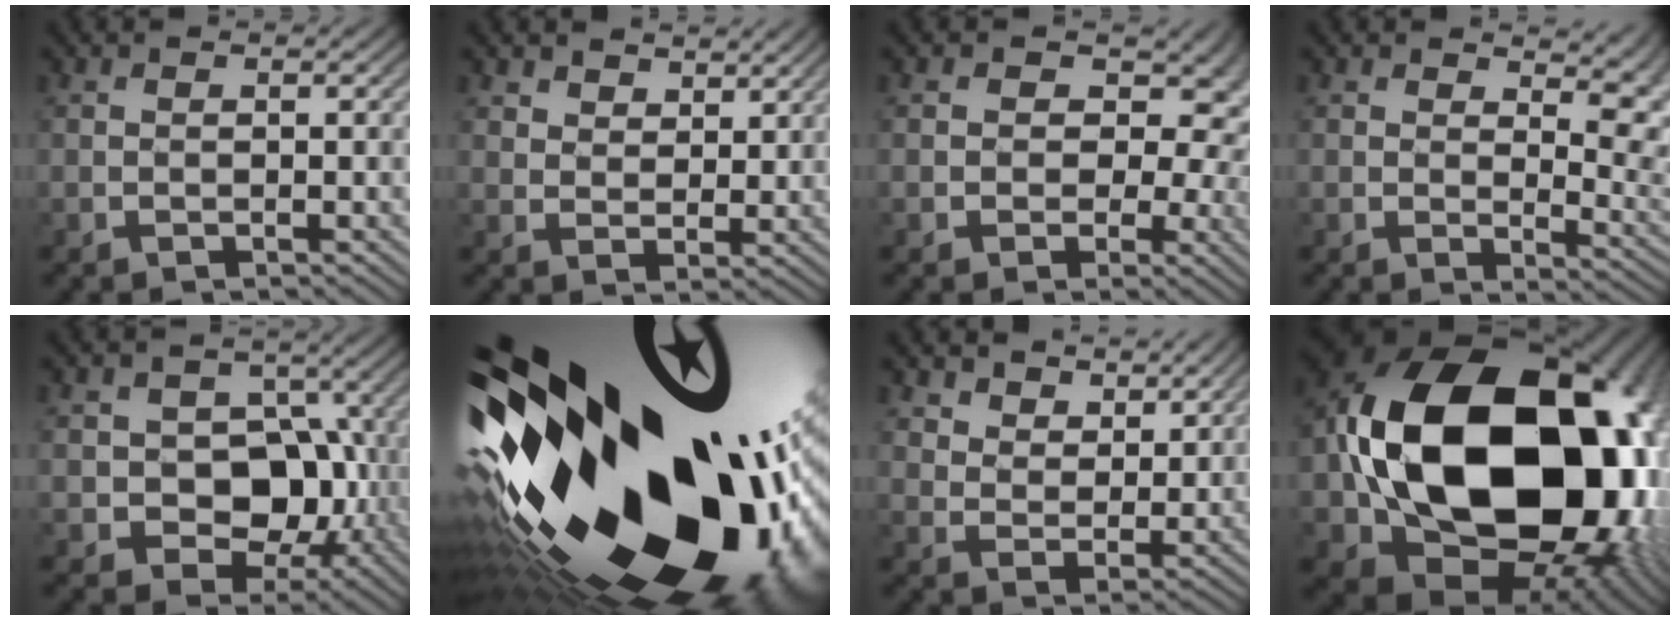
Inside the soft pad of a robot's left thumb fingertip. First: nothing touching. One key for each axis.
{"total": 4.8, "fx": 3.3, "fy": 2.9, "fz": 1.8, "tx": -0.053, "ty": -0.014, "tz": 0.059}
{"total": 11.1, "fx": 1.1, "fy": 8.2, "fz": 7.4, "tx": -0.104, "ty": 0.006, "tz": 0.019}
{"total": 9.3, "fx": 5.0, "fy": 4.6, "fz": 6.3, "tx": -0.100, "ty": 0.001, "tz": 0.085}
{"total": 9.7, "fx": -2.0, "fy": 7.3, "fz": 6.2, "tx": -0.090, "ty": -0.007, "tz": -0.050}
{"total": 21.9, "fx": -3.9, "fy": 11.7, "fz": 18.1, "tx": -0.276, "ty": -0.051, "tz": -0.091}
{"total": 7.0, "fx": 4.7, "fy": 4.4, "fz": 2.6, "tx": -0.071, "ty": -0.010, "tz": 0.084}
{"total": 22.4, "fx": 0.5, "fy": 16.9, "fz": 14.7, "tx": -0.349, "ty": -0.050, "tz": 0.039}